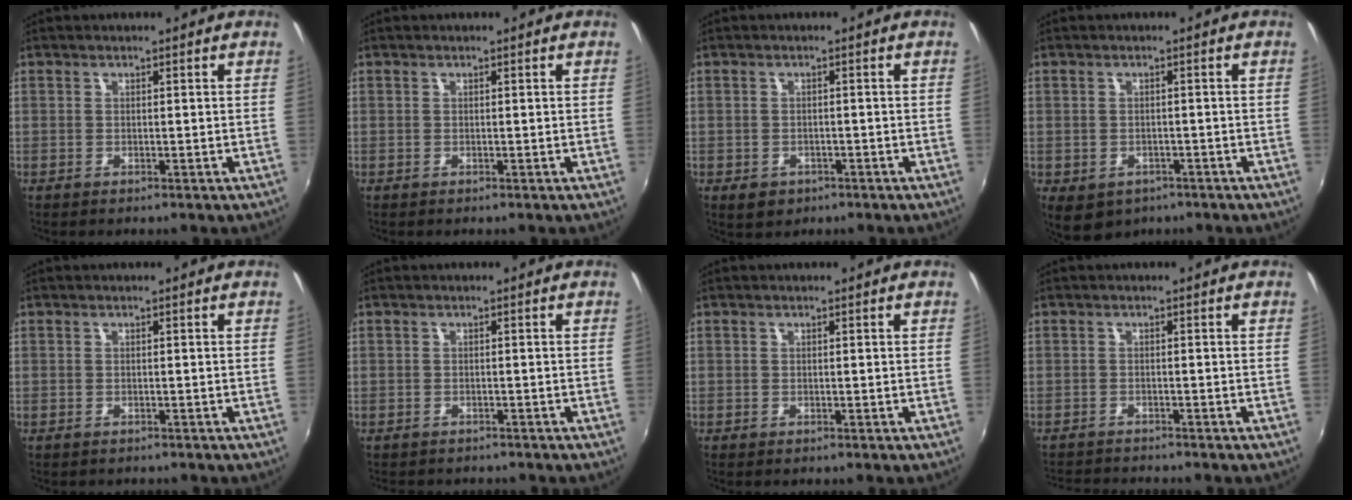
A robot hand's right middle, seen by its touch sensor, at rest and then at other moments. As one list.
[{"total": 0.0}, {"total": 3.4, "force": [-1.6, 2.7, 1.4], "torque": [-0.031, -0.005, -0.019]}, {"total": 6.5, "force": [-3.4, 4.7, 3.1], "torque": [-0.068, -0.024, -0.039]}, {"total": 0.9, "force": [-0.8, 0.4, 0.1], "torque": [-0.008, -0.002, -0.011]}, {"total": 2.4, "force": [-2.0, 1.2, 0.4], "torque": [-0.016, -0.006, -0.031]}, {"total": 0.0}, {"total": 5.2, "force": [-5.0, 0.5, 1.1], "torque": [-0.036, -0.013, -0.085]}]